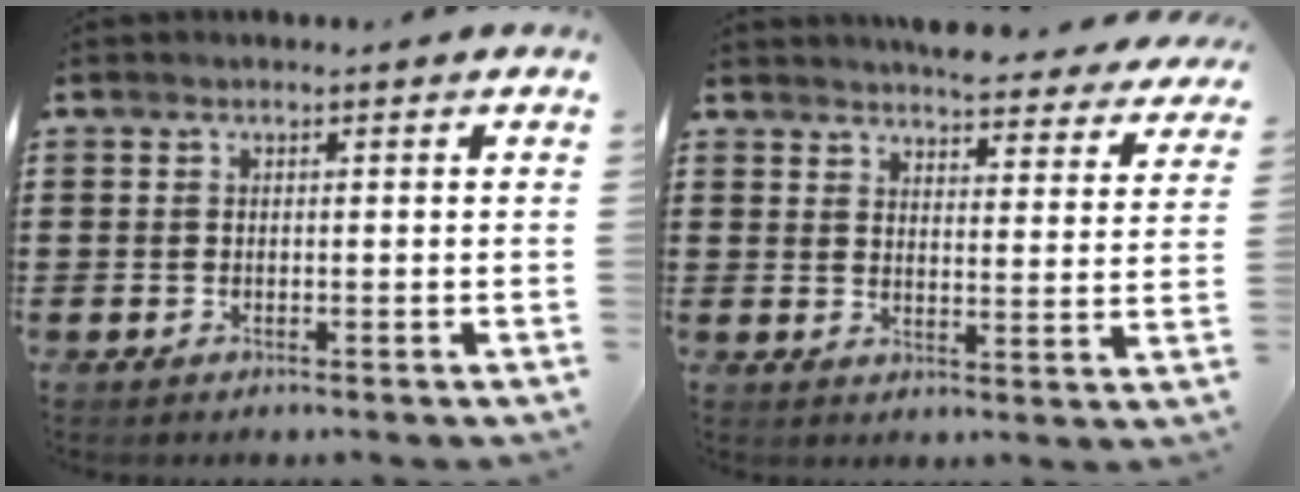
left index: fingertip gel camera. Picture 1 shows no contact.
{"total": 4.9, "force": [4.8, 0.0, 0.9], "torque": [-0.023, -0.034, 0.082]}